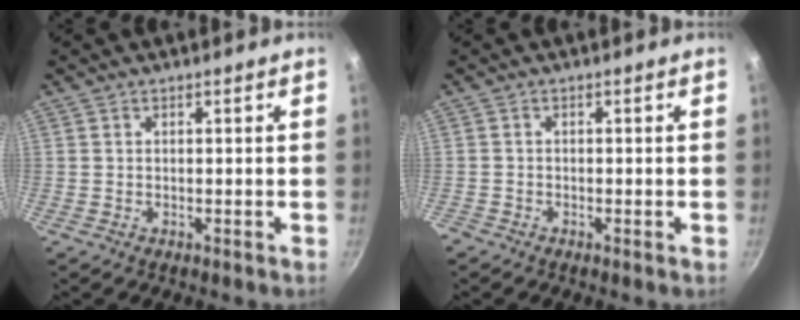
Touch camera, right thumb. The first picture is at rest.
{"total": 0.8, "force": [-0.7, 0.3, 0.3], "torque": [-0.015, 0.003, -0.018]}